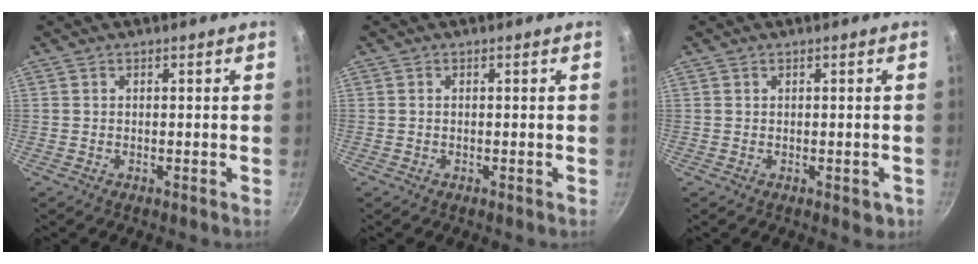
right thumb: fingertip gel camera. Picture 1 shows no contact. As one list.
[{"total": 0.0}, {"total": 2.3, "force": [-0.5, 1.5, 1.7], "torque": [-0.012, 0.001, -0.004]}]